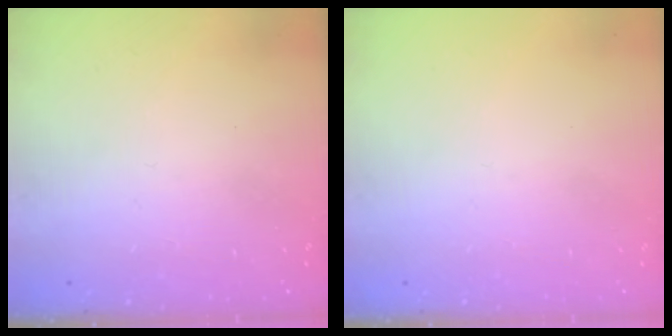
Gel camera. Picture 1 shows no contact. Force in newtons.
{"total": 0.0}